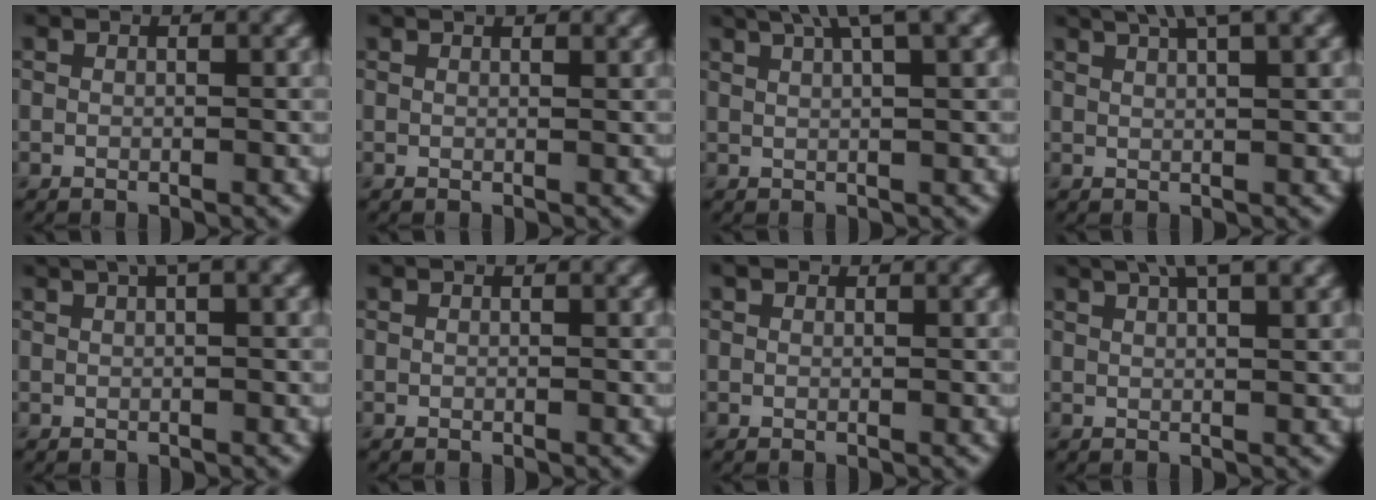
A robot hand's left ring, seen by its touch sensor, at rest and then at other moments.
{"total": 1.8, "force": [1.4, 0.5, 0.9], "torque": [-0.013, 0.001, 0.010]}
{"total": 5.4, "force": [3.5, 1.1, 4.0], "torque": [-0.046, 0.023, 0.039]}
{"total": 5.1, "force": [3.5, 1.0, 3.6], "torque": [-0.039, 0.017, 0.038]}
{"total": 3.0, "force": [1.8, 0.6, 2.3], "torque": [-0.031, 0.010, 0.027]}
{"total": 0.0}
{"total": 0.8, "force": [0.6, 0.4, 0.2], "torque": [-0.003, 0.002, 0.010]}
{"total": 5.8, "force": [3.8, 1.8, 4.1], "torque": [-0.036, 0.024, 0.031]}